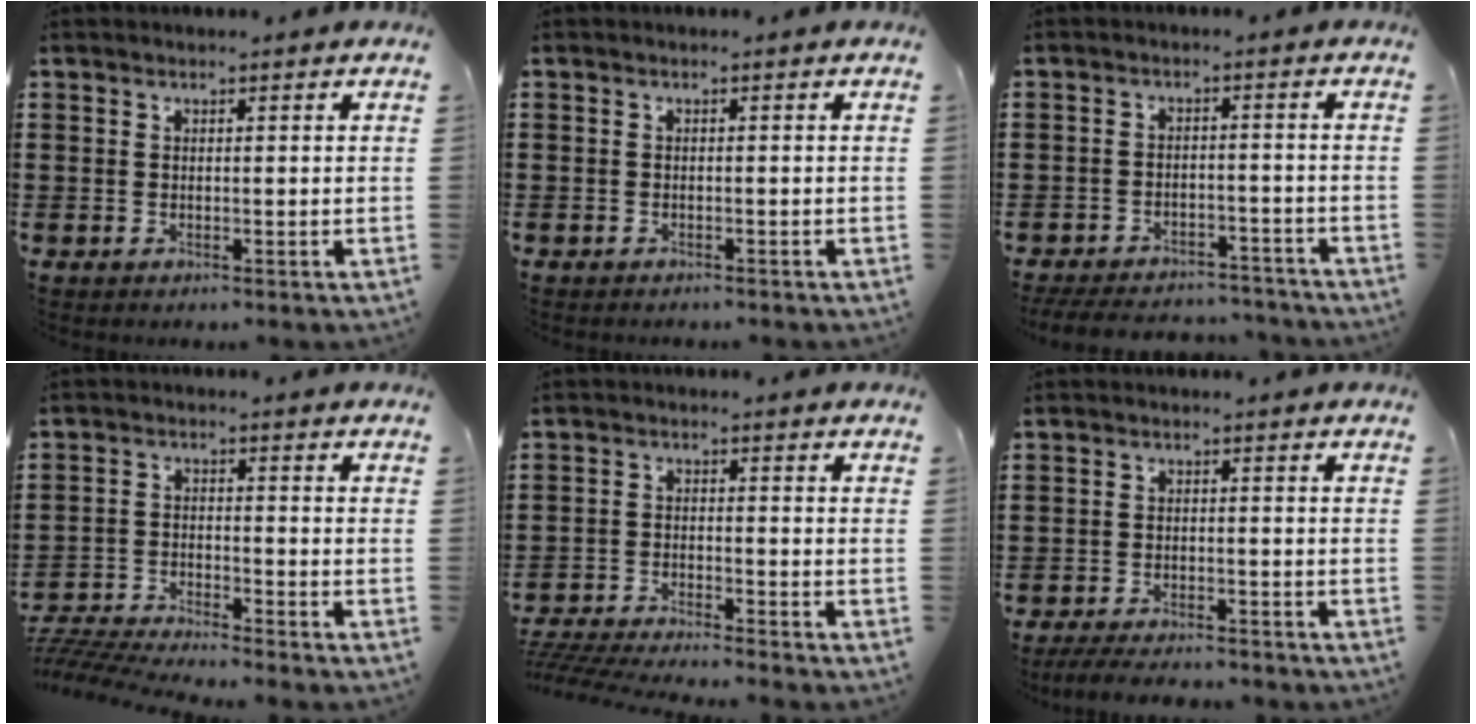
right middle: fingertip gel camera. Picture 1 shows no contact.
{"total": 0.5, "force": [-0.5, 0.1, 0.1], "torque": [-0.002, -0.002, -0.011]}
{"total": 4.6, "force": [-4.5, 0.7, 0.8], "torque": [-0.020, 0.005, -0.092]}
{"total": 5.0, "force": [-5.0, -0.2, 0.8], "torque": [-0.034, -0.012, -0.107]}
{"total": 4.2, "force": [-4.1, -0.3, 0.8], "torque": [-0.027, -0.012, -0.089]}
{"total": 3.3, "force": [-3.3, 0.3, 0.7], "torque": [-0.020, -0.001, -0.069]}